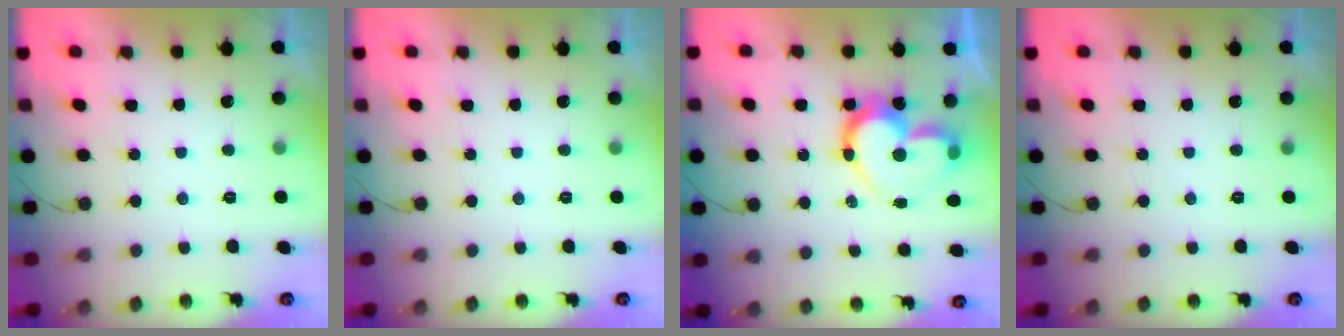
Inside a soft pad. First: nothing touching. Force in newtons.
{"total": 0.0}
{"total": 14.3, "press": 14.2, "slide": 1.2}
{"total": 0.0}